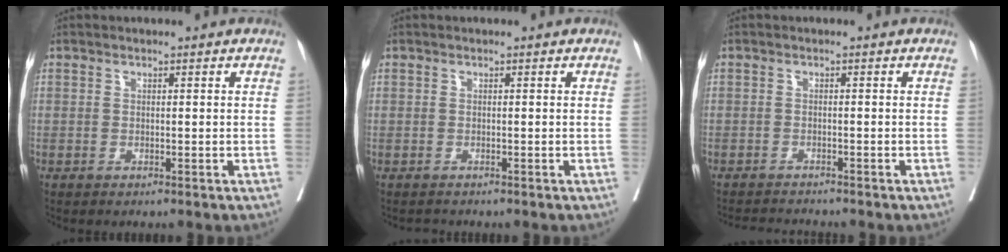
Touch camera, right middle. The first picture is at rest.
{"total": 0.6, "force": [-0.5, 0.3, -0.3], "torque": [0.002, 0.001, -0.011]}
{"total": 3.7, "force": [-3.6, -0.3, 0.5], "torque": [-0.003, -0.014, -0.058]}